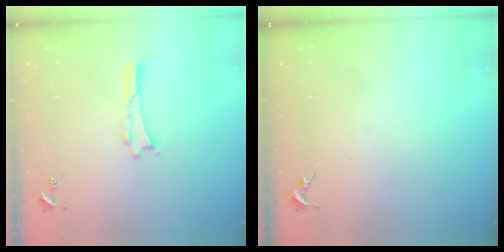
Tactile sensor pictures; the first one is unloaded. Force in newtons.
{"total": 0.0}